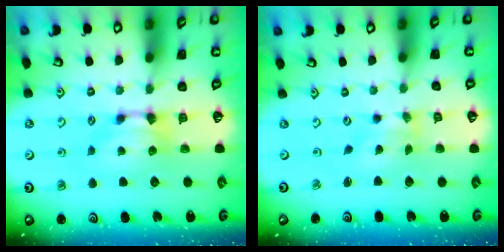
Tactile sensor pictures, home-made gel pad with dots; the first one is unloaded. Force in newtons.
{"total": 1.7, "press": 1.3, "slide": 1.0}